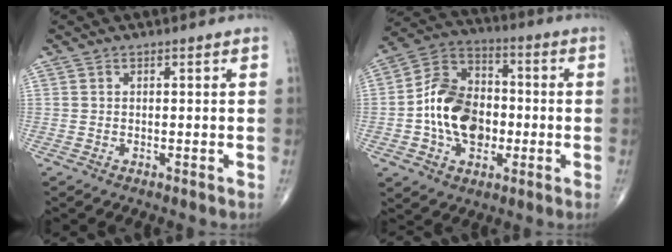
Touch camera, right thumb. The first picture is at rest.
{"total": 17.1, "force": [-2.3, 12.1, 11.8], "torque": [-0.176, 0.035, -0.044]}